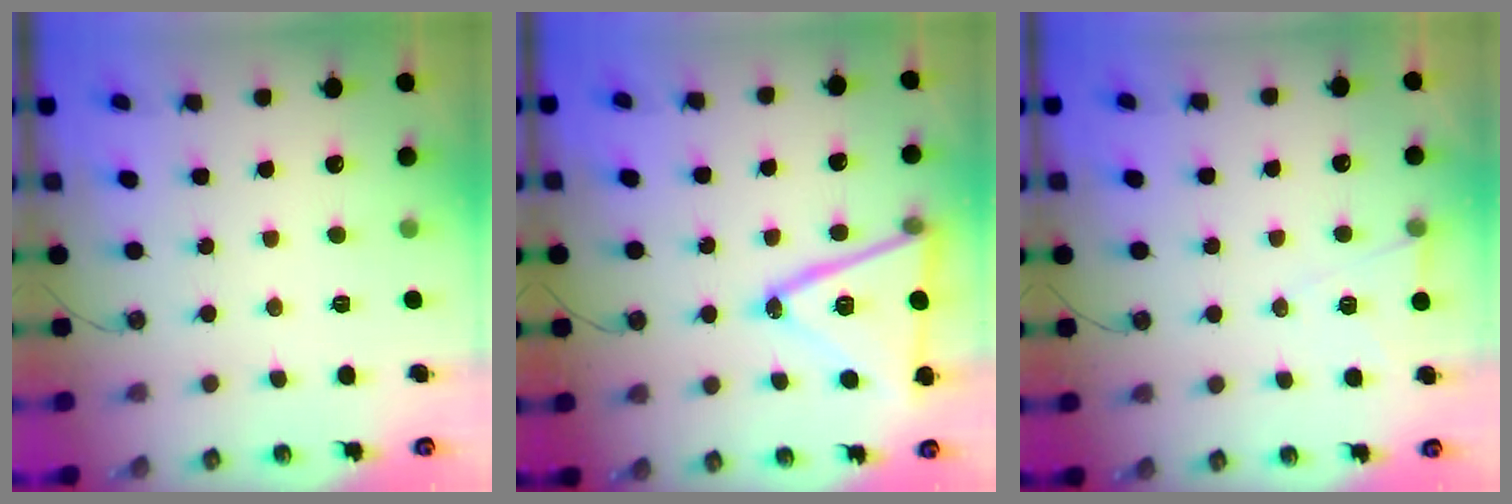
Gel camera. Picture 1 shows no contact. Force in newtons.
{"total": 18.7, "press": 18.4, "slide": 3.4}
{"total": 6.8, "press": 5.2, "slide": 4.4}